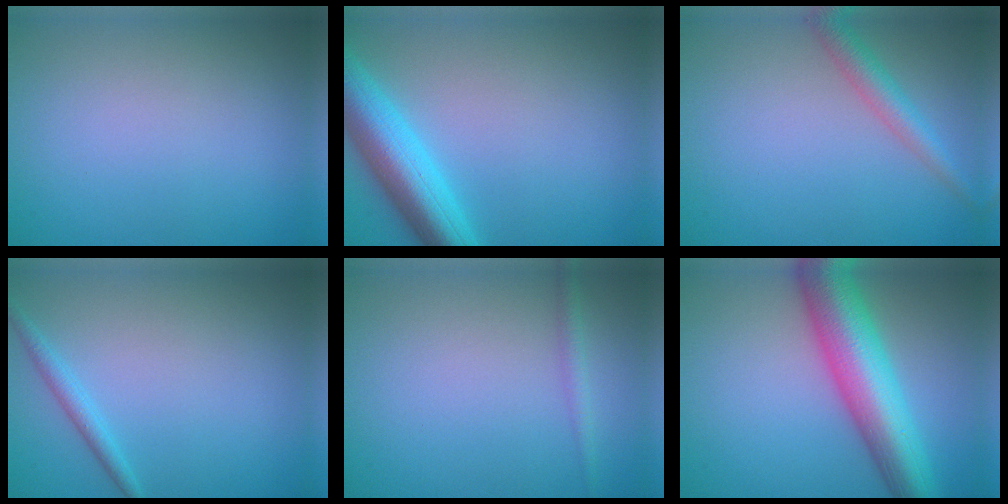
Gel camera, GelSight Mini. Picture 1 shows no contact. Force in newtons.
{"total": 6.6, "press": 6.6, "slide": 0.3}
{"total": 2.8, "press": 2.8, "slide": 0.1}
{"total": 1.5, "press": 1.5, "slide": 0.1}
{"total": 1.2, "press": 1.2, "slide": 0.1}
{"total": 9.9, "press": 9.9, "slide": 0.2}